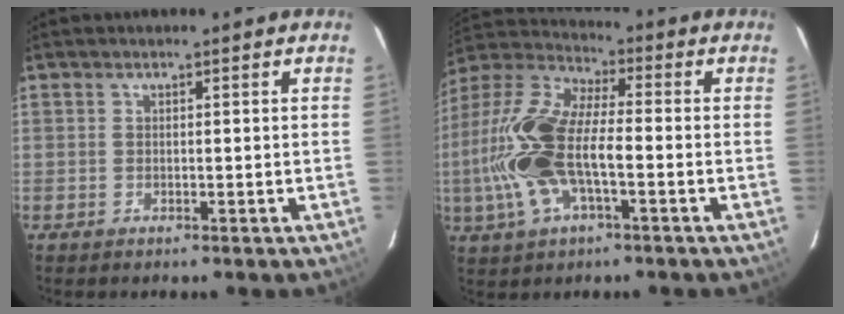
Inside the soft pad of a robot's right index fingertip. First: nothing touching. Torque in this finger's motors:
{"motor_torque": [1.28, -0.85, 1.05, 0.21]}